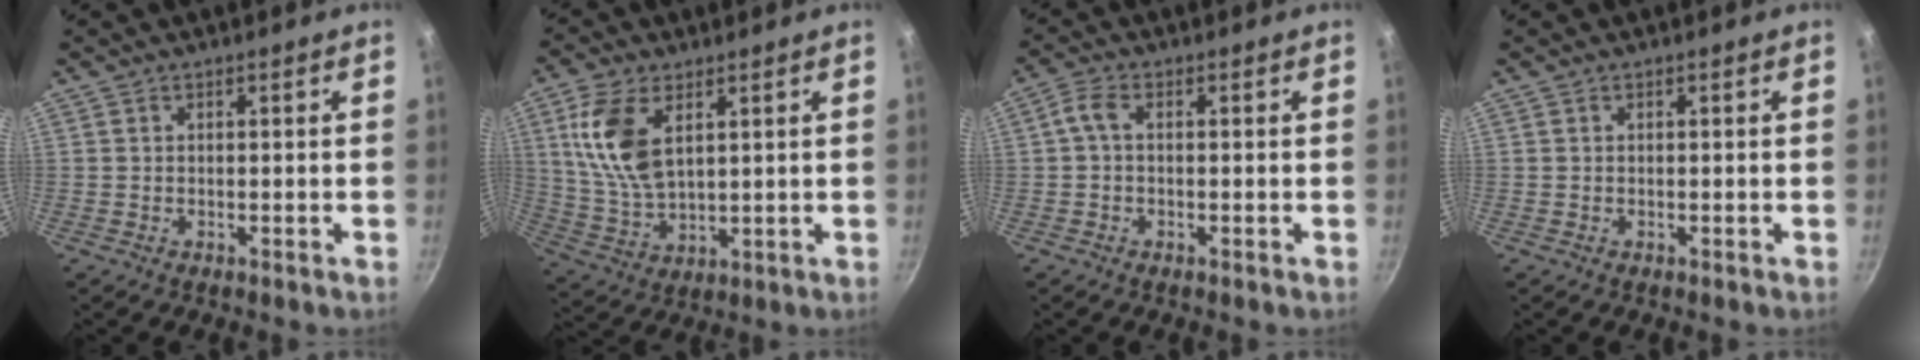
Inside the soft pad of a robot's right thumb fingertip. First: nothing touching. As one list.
[{"total": 12.4, "force": [4.1, 6.8, 9.5], "torque": [-0.185, -0.015, 0.089]}, {"total": 3.0, "force": [0.0, 1.5, 2.6], "torque": [-0.067, 0.014, -0.005]}, {"total": 0.0}]